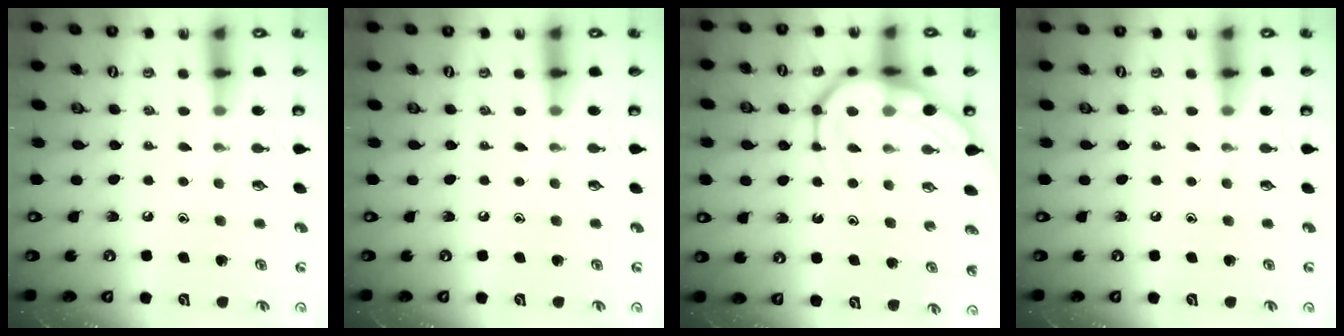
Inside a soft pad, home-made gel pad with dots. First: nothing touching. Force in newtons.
{"total": 0.0}
{"total": 10.4, "press": 10.3, "slide": 1.0}
{"total": 0.0}